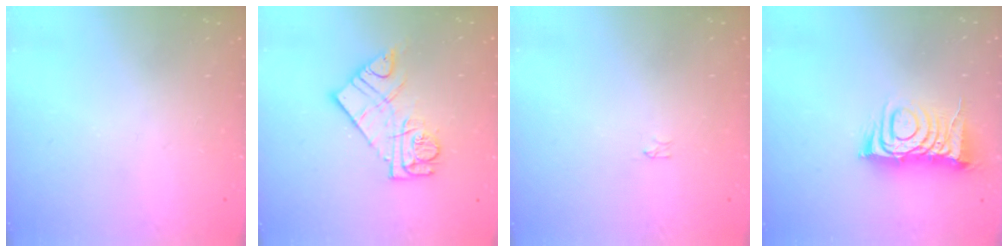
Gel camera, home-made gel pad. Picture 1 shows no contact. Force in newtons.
{"total": 12.0, "press": 11.9, "slide": 1.1}
{"total": 0.0}
{"total": 9.8, "press": 9.8, "slide": 1.1}